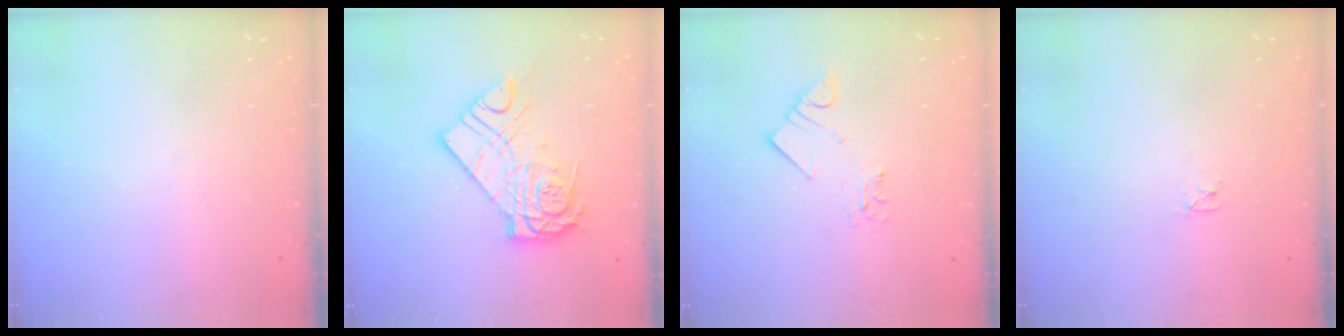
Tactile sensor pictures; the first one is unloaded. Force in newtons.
{"total": 12.9, "press": 12.9, "slide": 1.0}
{"total": 3.4, "press": 3.4, "slide": 0.2}
{"total": 2.6, "press": 2.6, "slide": 0.3}